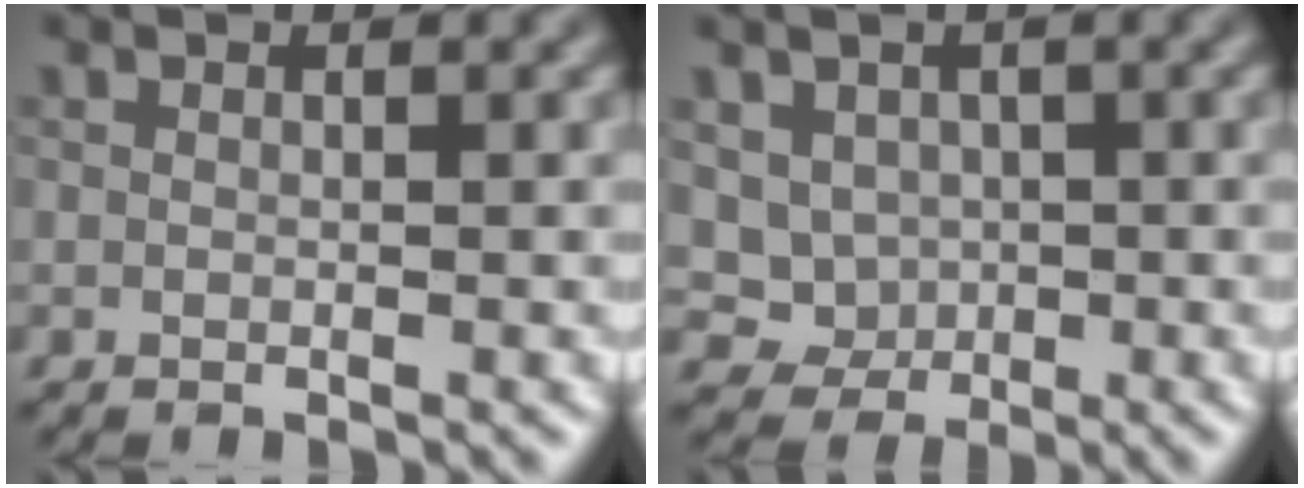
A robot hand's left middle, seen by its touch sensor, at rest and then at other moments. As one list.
[{"total": 2.8, "force": [0.5, 2.6, 1.0], "torque": [-0.021, -0.004, 0.014]}]